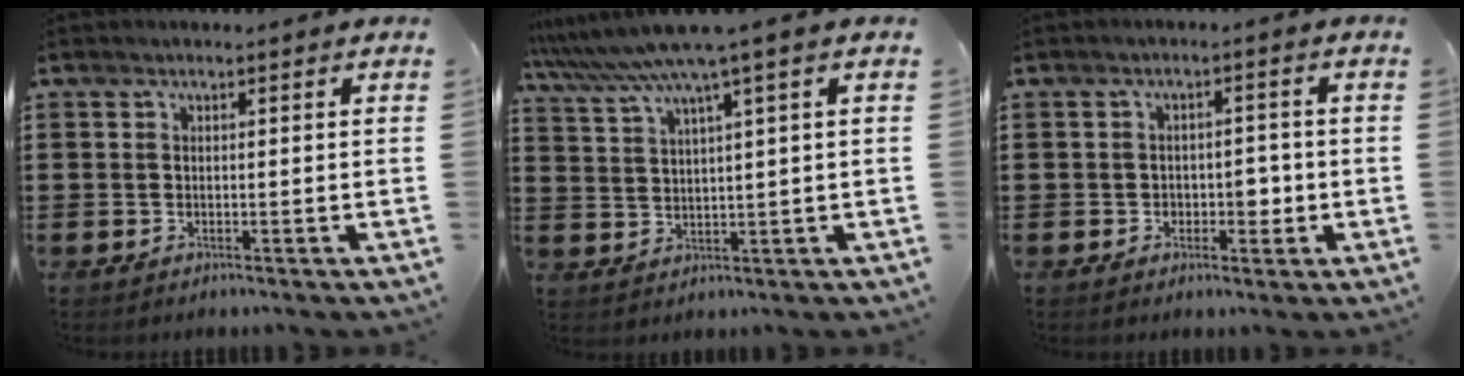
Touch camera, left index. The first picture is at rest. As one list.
[{"total": 6.3, "force": [4.3, -0.3, 4.6], "torque": [-0.112, -0.026, 0.069]}, {"total": 3.0, "force": [-0.7, 2.2, 2.0], "torque": [-0.037, 0.001, -0.020]}]